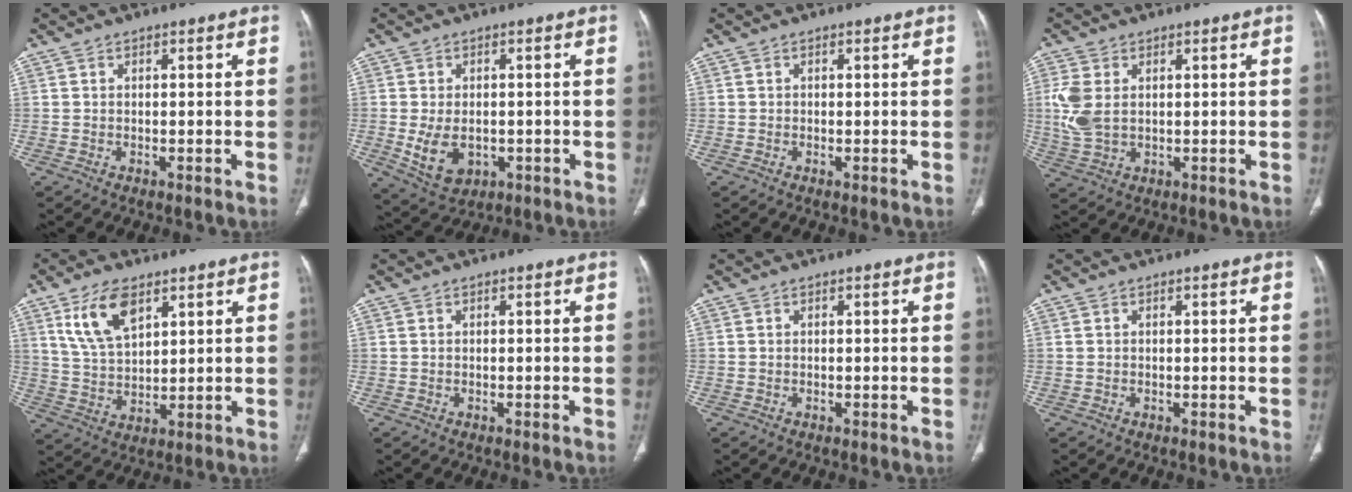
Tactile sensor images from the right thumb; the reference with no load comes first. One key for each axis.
{"total": 7.5, "fx": -1.3, "fy": 5.1, "fz": 5.3, "tx": -0.085, "ty": -0.003, "tz": -0.005}
{"total": 0.0}
{"total": 6.8, "fx": 1.1, "fy": 4.4, "fz": 5.0, "tx": -0.123, "ty": 0.001, "tz": 0.030}
{"total": 10.1, "fx": 5.4, "fy": 5.1, "fz": 6.9, "tx": -0.120, "ty": -0.021, "tz": 0.113}
{"total": 0.0}
{"total": 0.0}
{"total": 0.0}